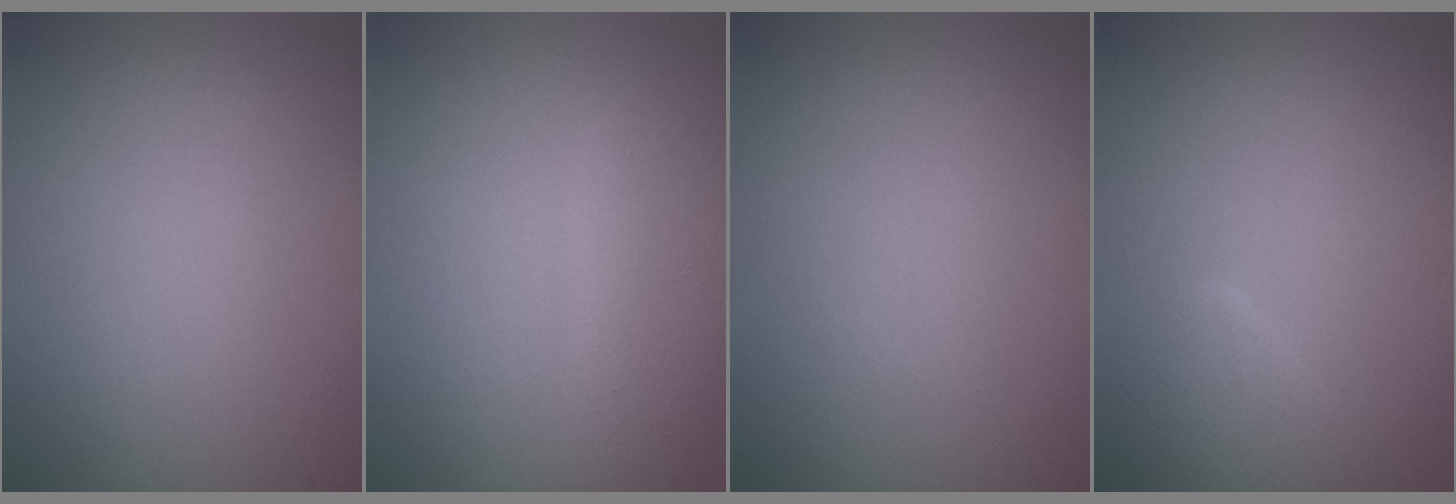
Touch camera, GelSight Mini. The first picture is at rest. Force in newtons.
{"total": 3.4, "press": 3.4, "slide": 0.1}
{"total": 0.0}
{"total": 2.8, "press": 2.8, "slide": 0.1}